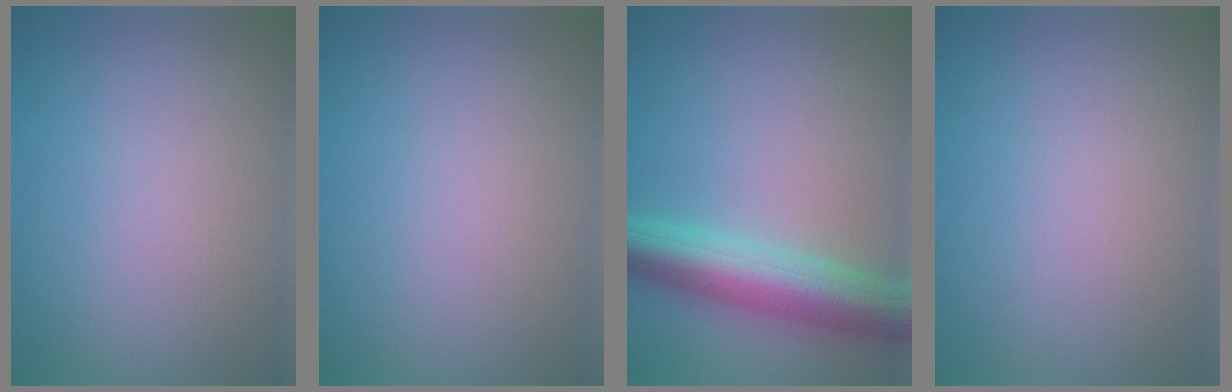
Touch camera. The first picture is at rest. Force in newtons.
{"total": 0.0}
{"total": 7.3, "press": 7.3, "slide": 0.2}
{"total": 0.0}